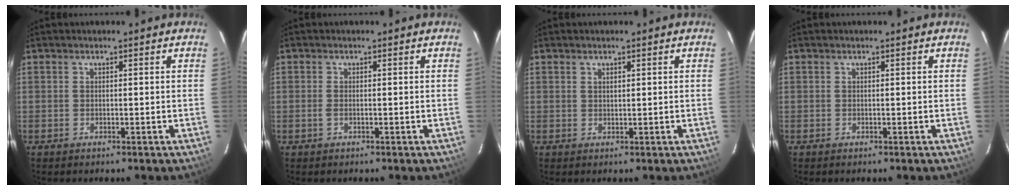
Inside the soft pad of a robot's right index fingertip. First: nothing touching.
{"total": 0.9, "force": [-0.4, 0.3, 0.8], "torque": [-0.020, 0.000, -0.008]}
{"total": 0.8, "force": [0.5, 0.4, 0.5], "torque": [-0.007, 0.002, 0.010]}
{"total": 0.0}